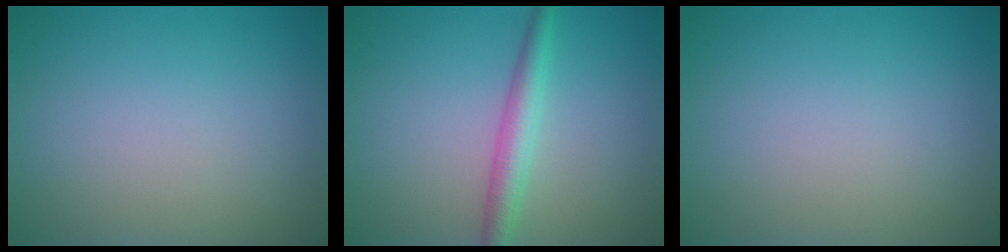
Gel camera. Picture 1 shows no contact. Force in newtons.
{"total": 2.8, "press": 2.8, "slide": 0.0}
{"total": 0.0}